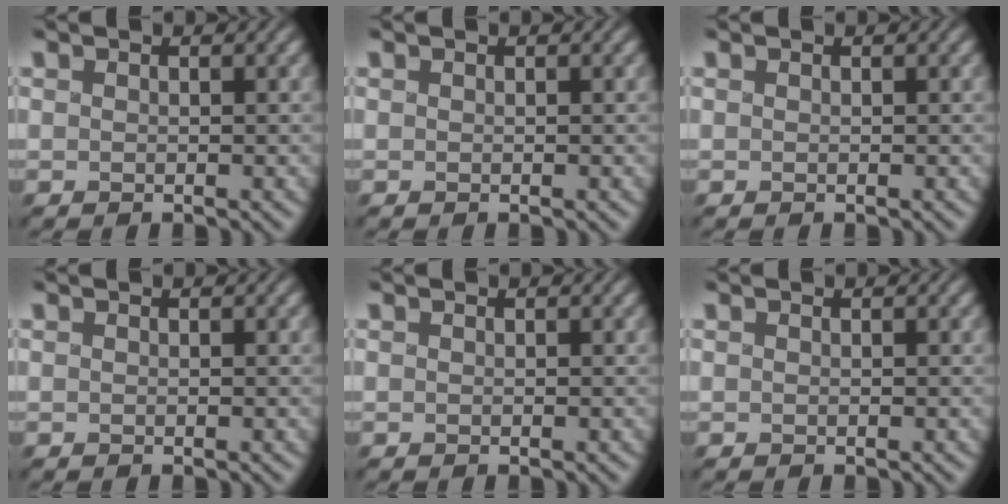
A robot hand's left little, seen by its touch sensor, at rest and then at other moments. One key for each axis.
{"total": 0.0}
{"total": 0.0}
{"total": 0.0}
{"total": 0.0}
{"total": 0.0}